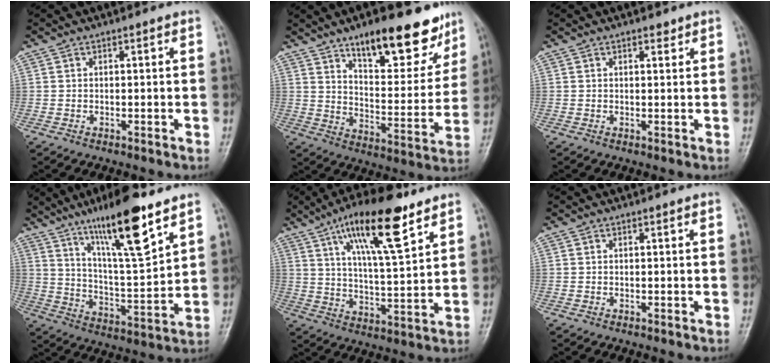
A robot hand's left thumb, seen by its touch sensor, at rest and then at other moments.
{"total": 18.8, "force": [12.6, 7.0, 12.0], "torque": [-0.117, -0.074, 0.194]}
{"total": 1.2, "force": [0.9, 0.6, 0.6], "torque": [-0.004, -0.006, 0.012]}
{"total": 16.9, "force": [10.8, 2.7, 12.8], "torque": [-0.206, -0.058, 0.193]}
{"total": 16.7, "force": [9.6, 4.5, 12.9], "torque": [-0.197, -0.039, 0.165]}
{"total": 0.0}